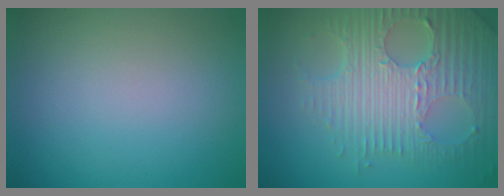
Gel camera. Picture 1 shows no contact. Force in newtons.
{"total": 7.9, "press": 5.6, "slide": 5.6}